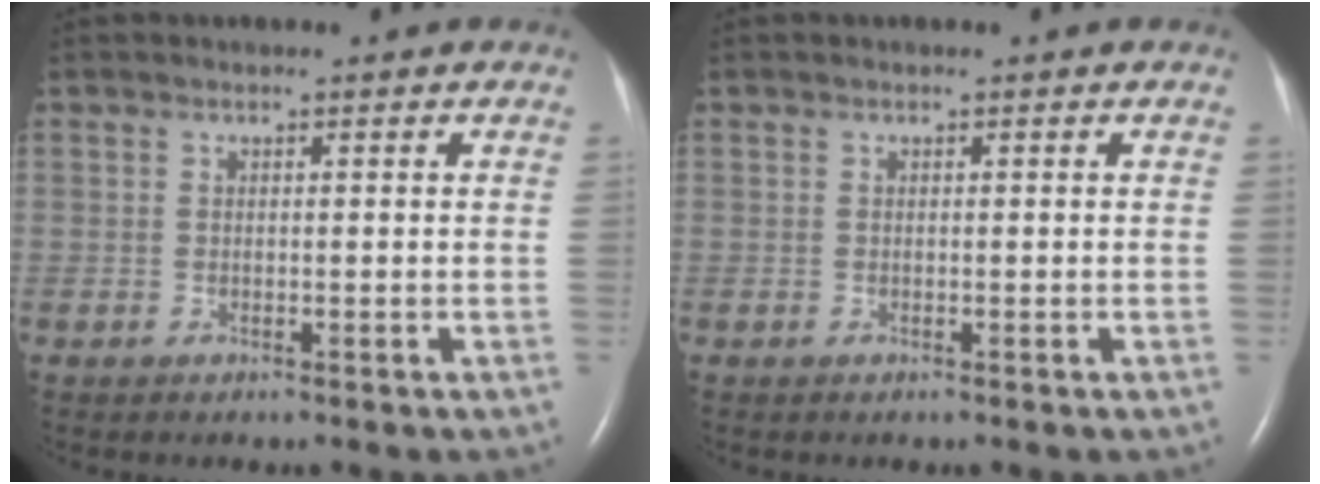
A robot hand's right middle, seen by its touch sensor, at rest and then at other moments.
{"total": 0.0}